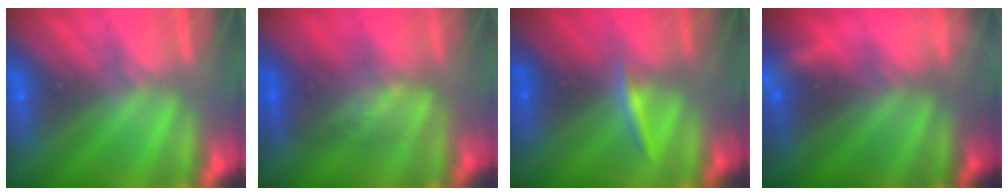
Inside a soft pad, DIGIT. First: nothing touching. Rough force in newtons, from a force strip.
{"total": 3.6}
{"total": 2.3}
{"total": 3.0}